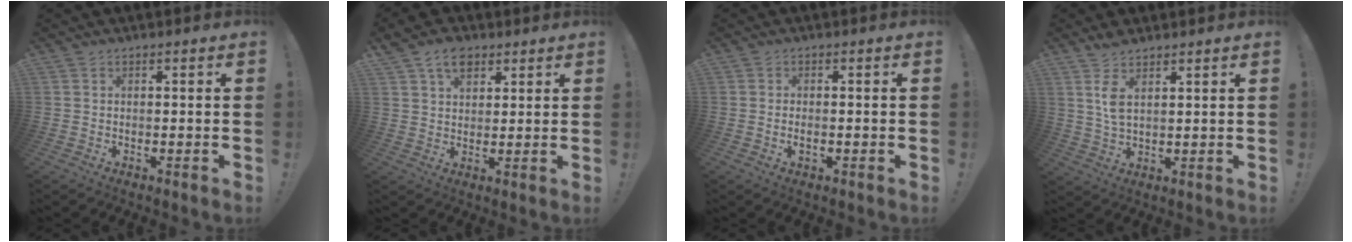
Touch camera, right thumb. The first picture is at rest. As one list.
[{"total": 8.1, "force": [4.9, 5.0, 3.9], "torque": [-0.062, -0.015, 0.092]}, {"total": 1.5, "force": [-0.5, 0.5, 1.3], "torque": [-0.021, 0.002, -0.008]}, {"total": 6.1, "force": [3.5, 3.0, 3.9], "torque": [-0.081, -0.020, 0.064]}]